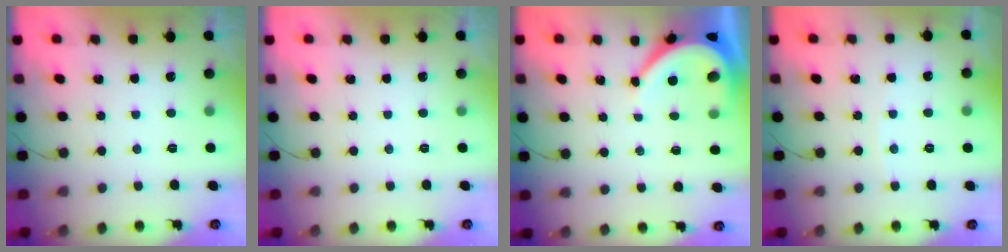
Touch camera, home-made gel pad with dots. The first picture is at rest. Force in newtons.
{"total": 0.0}
{"total": 6.0, "press": 6.0, "slide": 0.7}
{"total": 3.1, "press": 3.1, "slide": 0.4}